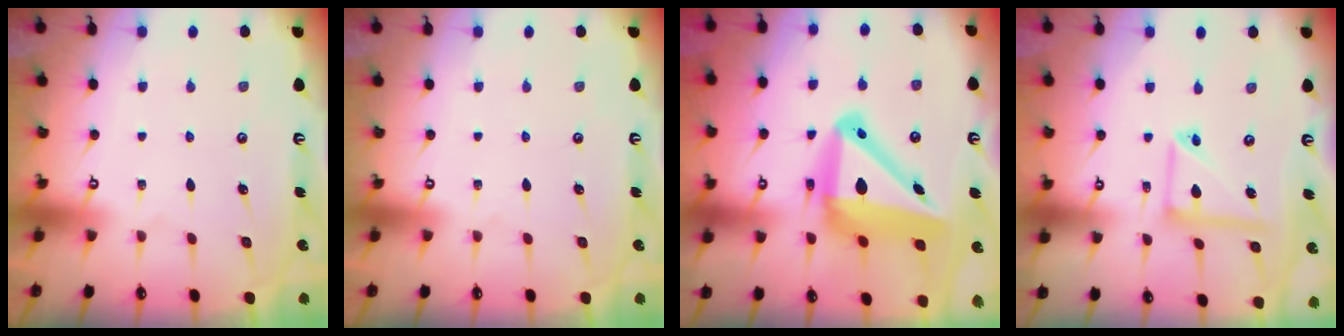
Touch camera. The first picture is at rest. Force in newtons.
{"total": 0.0}
{"total": 18.3, "press": 18.1, "slide": 2.9}
{"total": 10.2, "press": 10.2, "slide": 0.8}